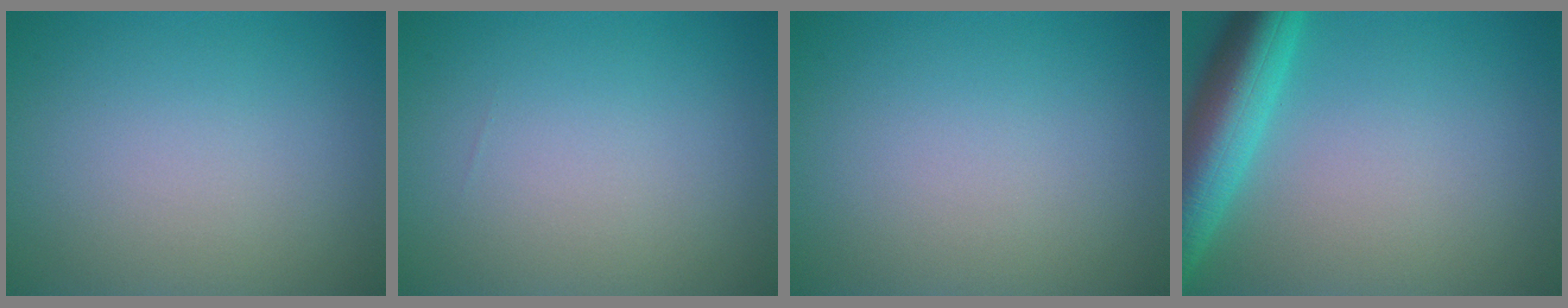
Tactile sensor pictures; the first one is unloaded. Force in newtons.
{"total": 0.0}
{"total": 0.0}
{"total": 7.3, "press": 7.3, "slide": 0.3}